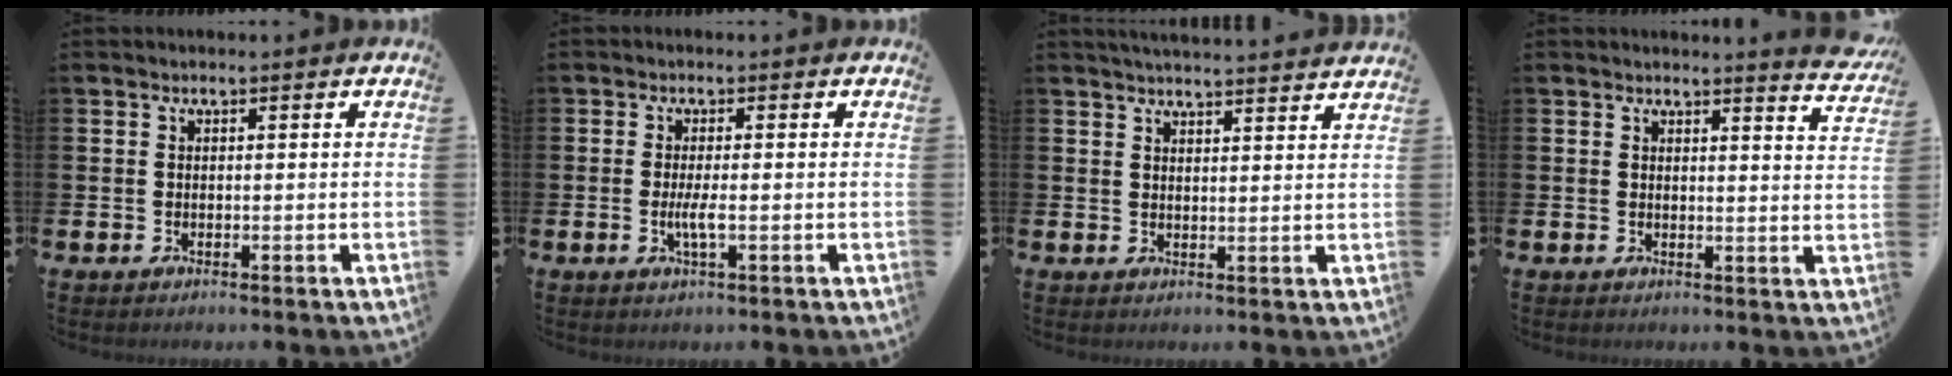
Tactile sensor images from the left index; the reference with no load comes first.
{"total": 2.3, "force": [-0.4, 0.3, 2.3], "torque": [-0.050, 0.001, -0.006]}
{"total": 3.7, "force": [3.7, -0.5, 0.1], "torque": [-0.007, -0.024, 0.066]}
{"total": 3.2, "force": [3.1, -0.3, 0.4], "torque": [0.004, -0.029, 0.052]}